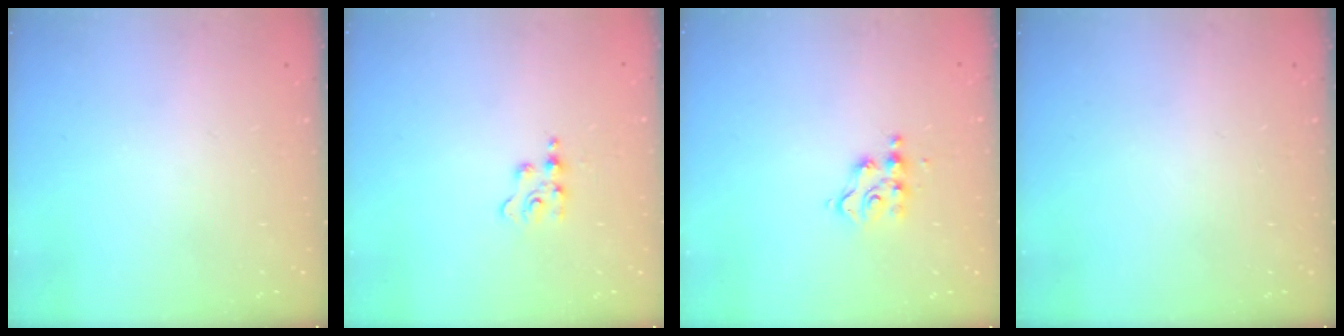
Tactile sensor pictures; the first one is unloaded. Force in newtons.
{"total": 4.0, "press": 4.0, "slide": 0.4}
{"total": 4.8, "press": 4.8, "slide": 0.5}
{"total": 0.0}